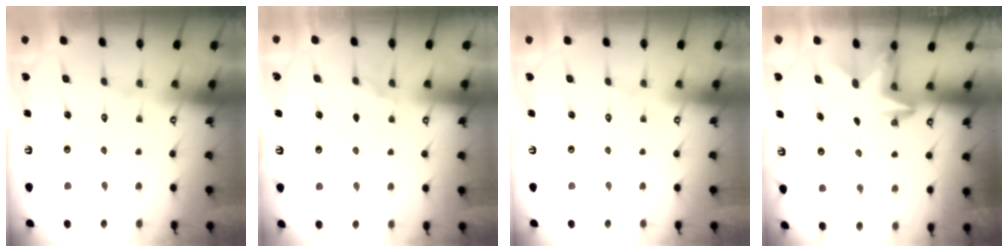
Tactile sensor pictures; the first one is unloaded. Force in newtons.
{"total": 3.7, "press": 2.9, "slide": 2.3}
{"total": 0.0}
{"total": 2.7, "press": 2.6, "slide": 0.6}